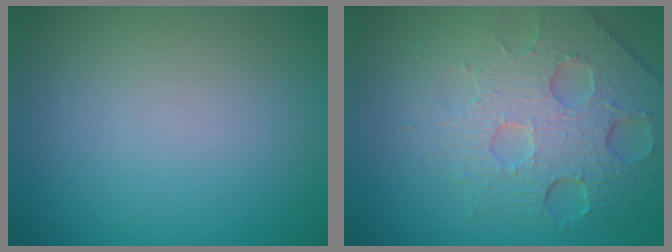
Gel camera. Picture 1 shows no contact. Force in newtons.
{"total": 7.9, "press": 5.3, "slide": 5.9}